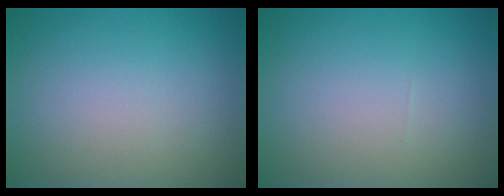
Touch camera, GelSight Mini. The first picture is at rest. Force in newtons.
{"total": 0.0}